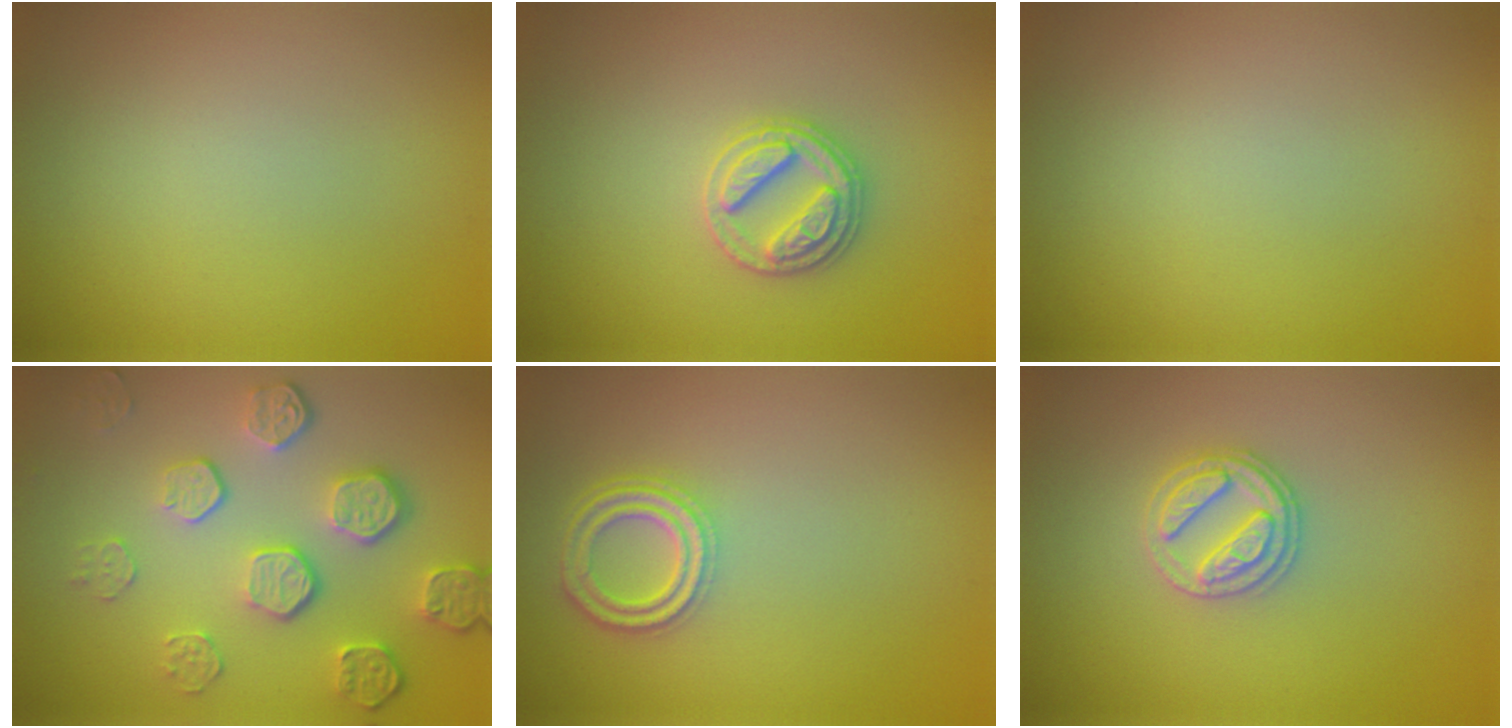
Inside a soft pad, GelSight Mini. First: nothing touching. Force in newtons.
{"total": 2.8, "press": 2.8, "slide": 0.2}
{"total": 0.0}
{"total": 5.6, "press": 4.0, "slide": 3.9}
{"total": 3.6, "press": 2.9, "slide": 2.1}
{"total": 2.7, "press": 2.7, "slide": 0.5}